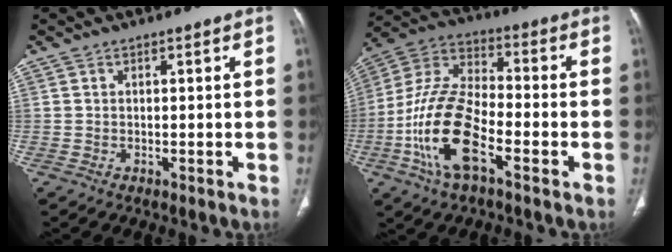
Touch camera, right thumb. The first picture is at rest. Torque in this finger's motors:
{"motor_torque": [0.06, 1.42, 1.93, -0.83, 0.64]}